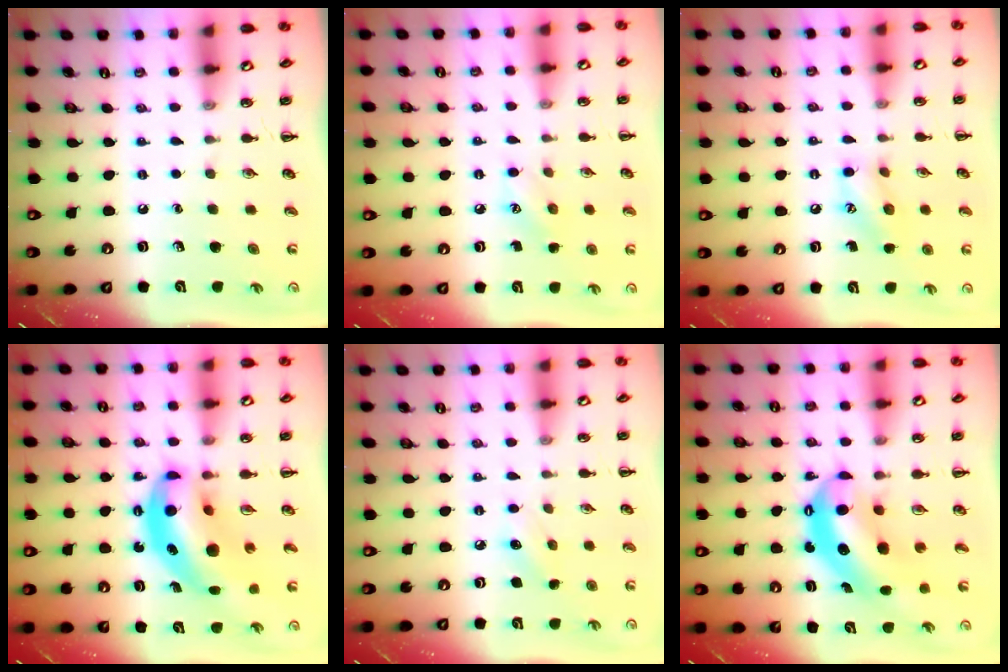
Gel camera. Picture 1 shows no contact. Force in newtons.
{"total": 5.8, "press": 5.7, "slide": 1.3}
{"total": 10.1, "press": 10.0, "slide": 1.3}
{"total": 13.4, "press": 13.0, "slide": 3.1}
{"total": 5.9, "press": 5.8, "slide": 1.5}
{"total": 9.0, "press": 8.8, "slide": 1.9}